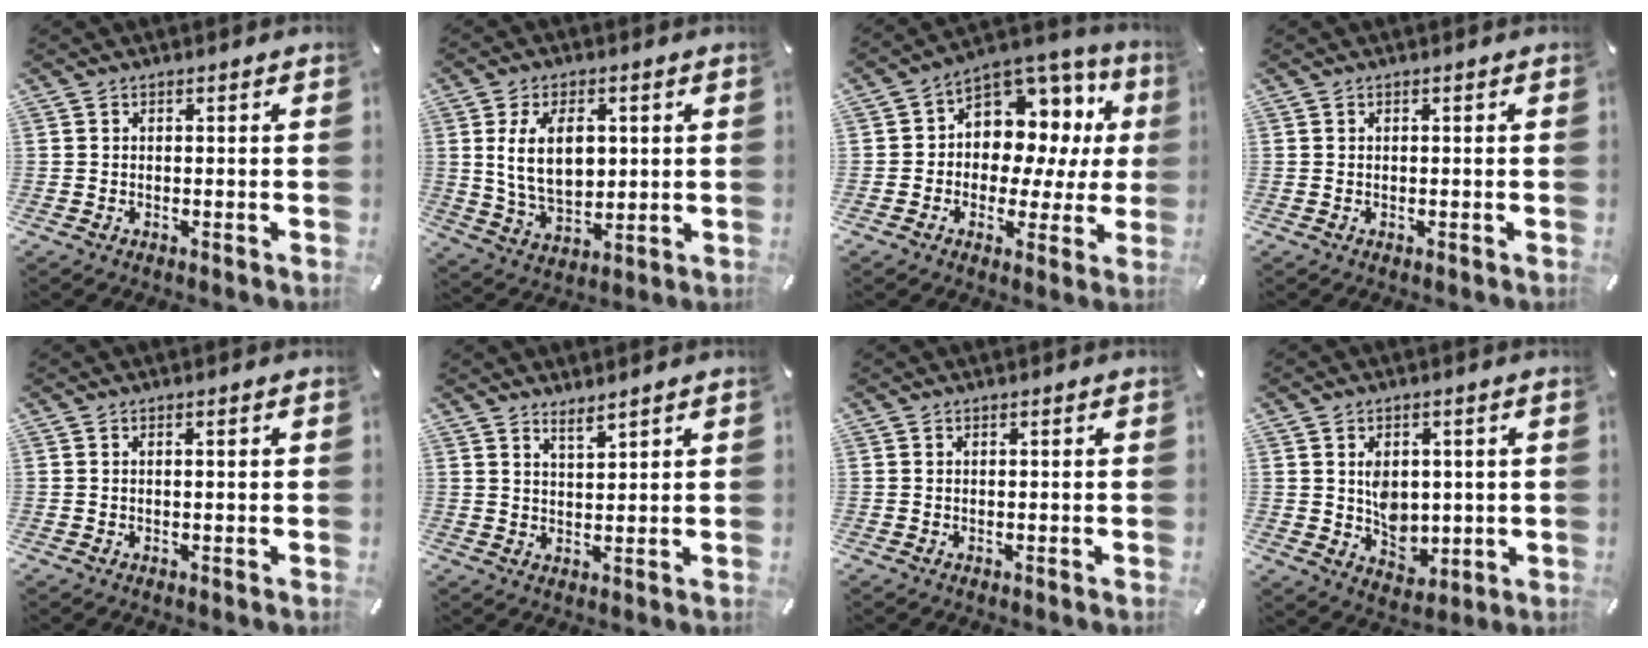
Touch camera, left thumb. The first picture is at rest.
{"total": 12.1, "force": [2.5, 7.9, 8.9], "torque": [-0.180, 0.001, 0.042]}
{"total": 10.7, "force": [3.0, 8.9, 5.2], "torque": [-0.073, -0.042, 0.061]}
{"total": 0.0}
{"total": 1.1, "force": [0.1, 0.2, 1.1], "torque": [-0.020, 0.001, 0.001]}
{"total": 2.9, "force": [2.7, 0.2, 0.9], "torque": [-0.021, -0.014, 0.050]}
{"total": 0.0}
{"total": 7.4, "force": [0.9, 6.2, 4.0], "torque": [-0.043, -0.001, 0.018]}